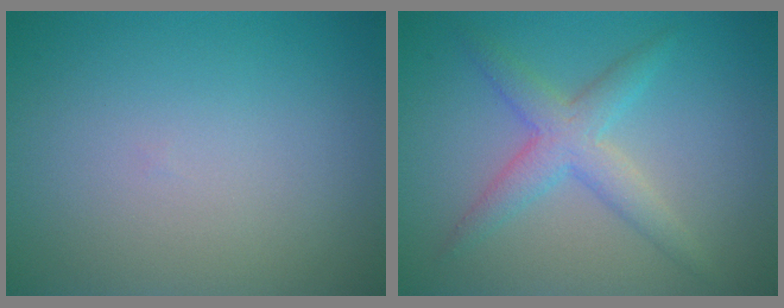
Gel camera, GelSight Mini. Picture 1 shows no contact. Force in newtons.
{"total": 3.4, "press": 3.4, "slide": 0.2}